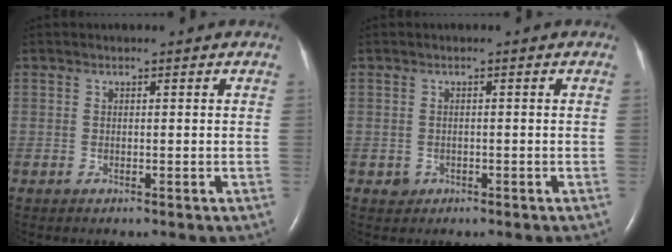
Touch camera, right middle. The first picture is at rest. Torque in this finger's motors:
{"motor_torque": [0.31, -0.16, -0.04, 0.01]}